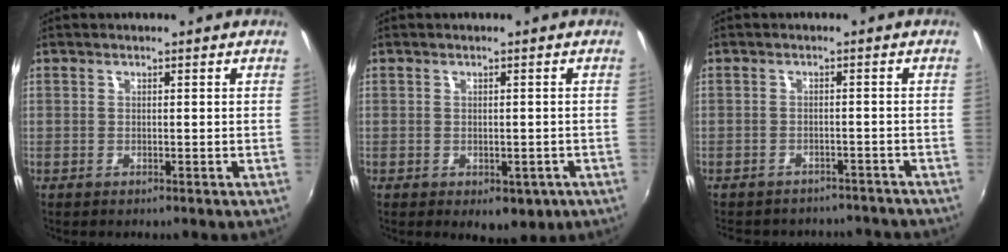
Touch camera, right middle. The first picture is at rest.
{"total": 5.0, "force": [-2.2, 3.3, 3.1], "torque": [-0.047, -0.015, -0.023]}
{"total": 11.5, "force": [-10.1, 4.4, 3.3], "torque": [-0.079, 0.000, -0.125]}